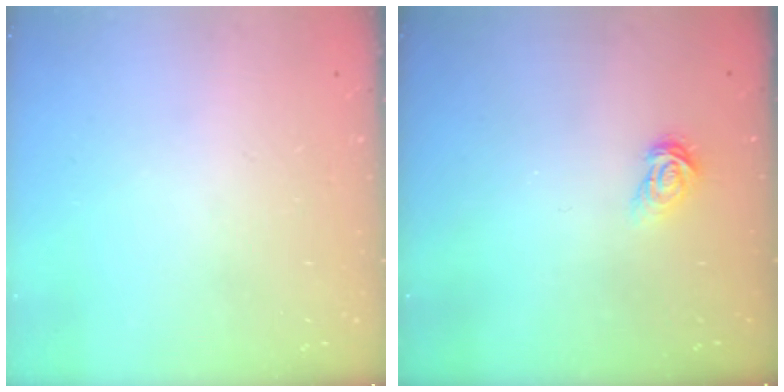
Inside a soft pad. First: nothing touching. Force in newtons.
{"total": 3.8, "press": 3.8, "slide": 0.5}